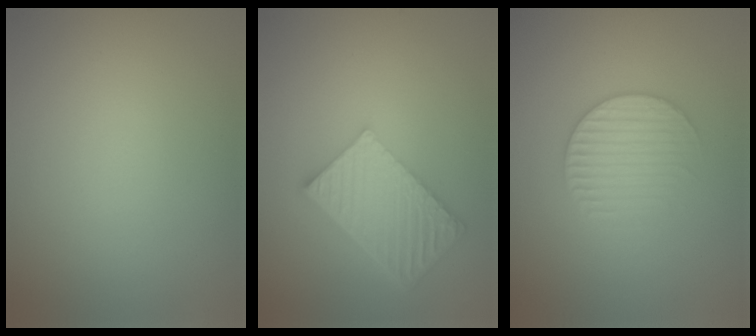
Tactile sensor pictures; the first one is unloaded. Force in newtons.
{"total": 6.3, "press": 4.4, "slide": 4.5}
{"total": 2.8, "press": 2.7, "slide": 0.6}